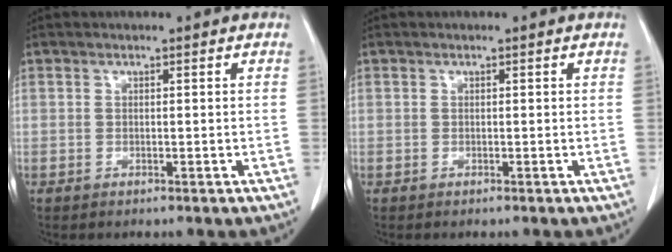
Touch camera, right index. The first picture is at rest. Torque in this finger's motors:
{"motor_torque": [0.02, -0.03, -0.03, -0.01]}